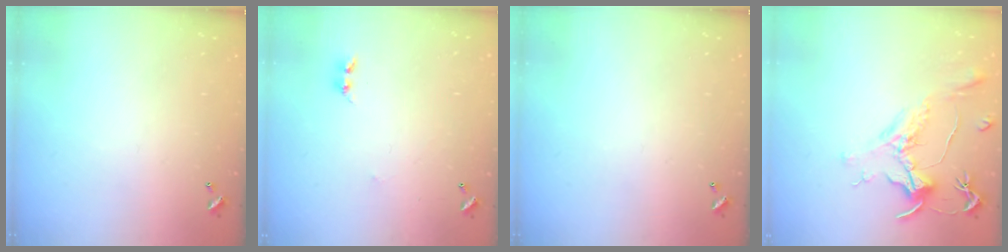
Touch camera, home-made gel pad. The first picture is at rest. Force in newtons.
{"total": 2.9, "press": 2.8, "slide": 0.4}
{"total": 0.0}
{"total": 1.6, "press": 1.3, "slide": 0.9}